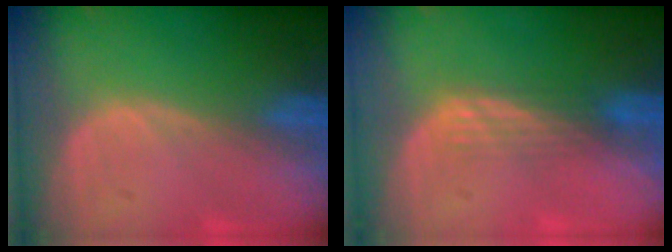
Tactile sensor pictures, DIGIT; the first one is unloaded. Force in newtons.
{"total": 2.9, "press": 2.5, "slide": 1.5}